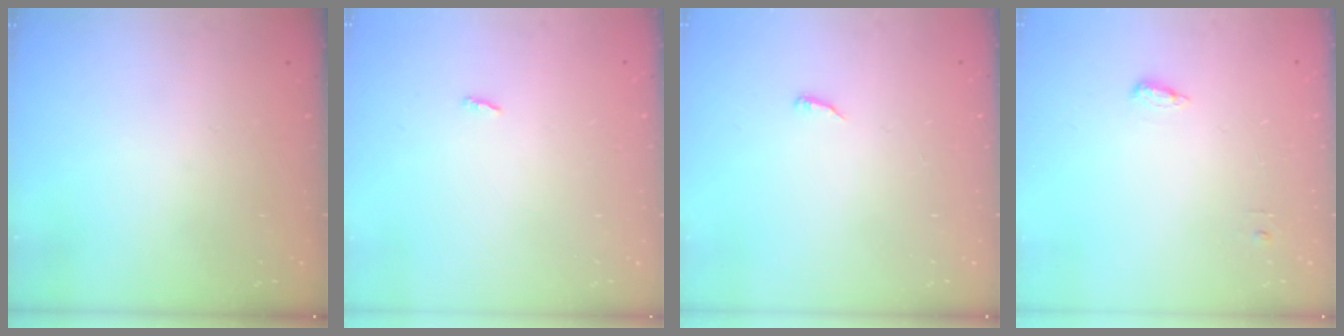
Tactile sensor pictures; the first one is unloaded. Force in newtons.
{"total": 1.9, "press": 1.9, "slide": 0.2}
{"total": 4.3, "press": 4.2, "slide": 0.6}
{"total": 4.9, "press": 4.8, "slide": 1.0}